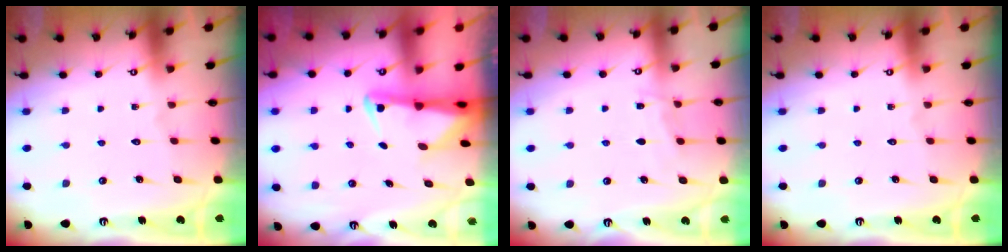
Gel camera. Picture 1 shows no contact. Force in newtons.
{"total": 2.6, "press": 2.5, "slide": 0.5}
{"total": 4.4, "press": 4.3, "slide": 0.6}
{"total": 0.0}